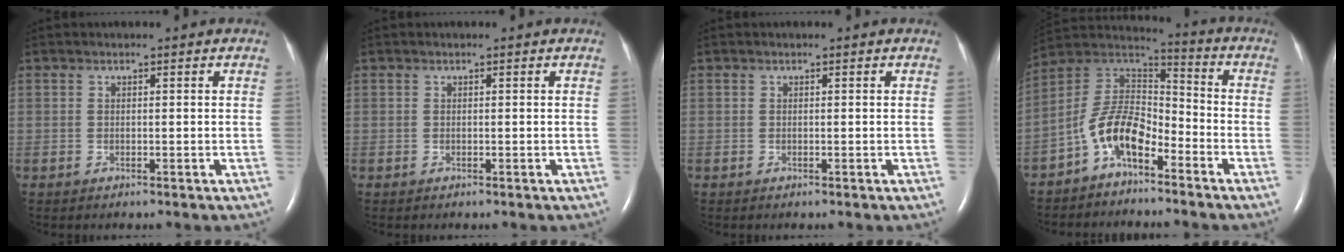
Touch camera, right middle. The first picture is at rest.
{"total": 0.0}
{"total": 0.0}
{"total": 9.9, "force": [-5.7, 4.3, 6.8], "torque": [-0.146, 0.030, -0.112]}